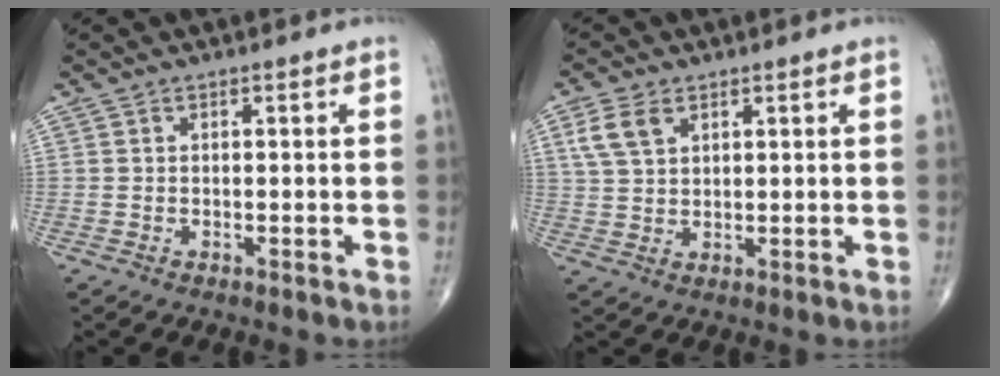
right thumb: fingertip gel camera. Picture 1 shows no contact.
{"total": 5.6, "force": [2.6, 3.5, 3.6], "torque": [-0.070, 0.001, 0.057]}